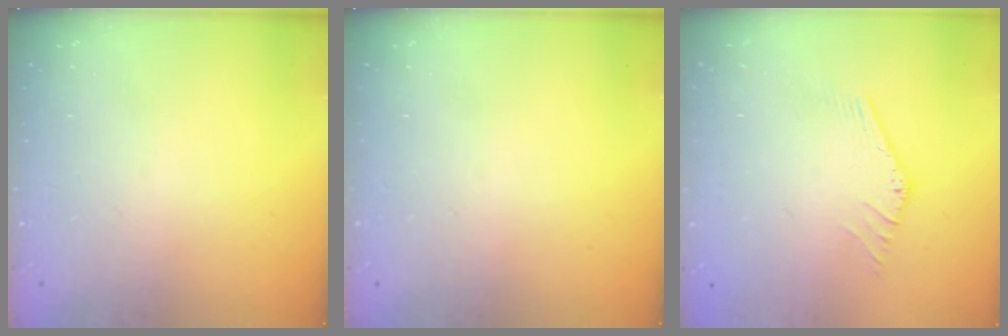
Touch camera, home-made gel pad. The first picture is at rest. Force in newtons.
{"total": 0.0}
{"total": 0.7, "press": 0.7, "slide": 0.3}